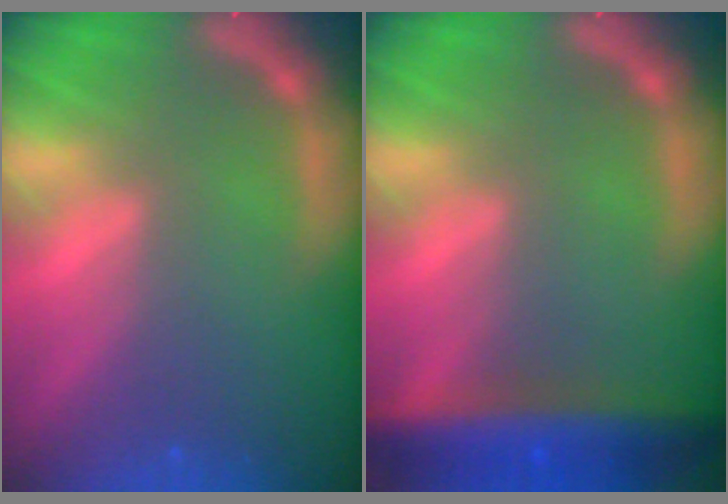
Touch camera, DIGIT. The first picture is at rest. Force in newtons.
{"total": 7.4}